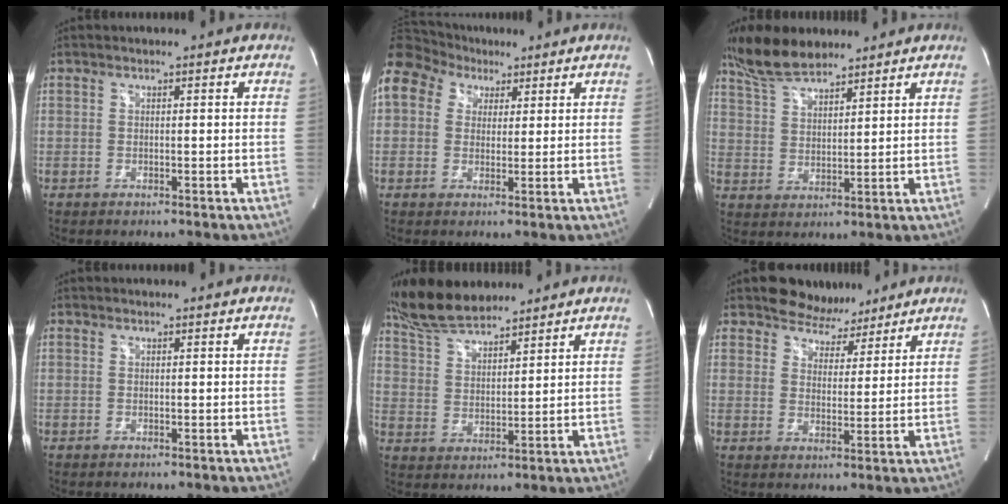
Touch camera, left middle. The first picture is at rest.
{"total": 20.1, "force": [9.9, 15.2, 8.6], "torque": [-0.278, 0.112, 0.193]}
{"total": 9.2, "force": [7.9, 2.3, 4.1], "torque": [-0.089, 0.015, 0.156]}
{"total": 0.0}
{"total": 10.3, "force": [9.2, 2.3, 4.1], "torque": [-0.089, 0.017, 0.178]}
{"total": 6.2, "force": [5.2, 3.3, 0.8], "torque": [-0.009, 0.001, 0.080]}